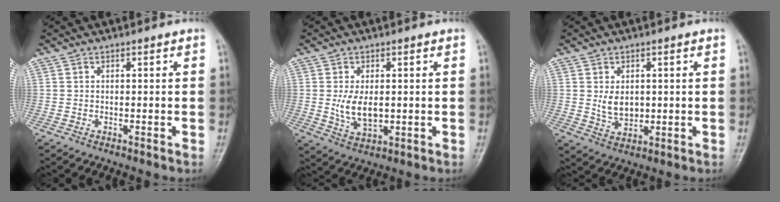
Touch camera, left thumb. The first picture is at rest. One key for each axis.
{"total": 6.3, "fx": 0.2, "fy": 3.5, "fz": 5.2, "tx": -0.089, "ty": -0.014, "tz": 0.011}
{"total": 4.8, "fx": 0.7, "fy": 3.4, "fz": 3.3, "tx": -0.041, "ty": -0.011, "tz": 0.022}